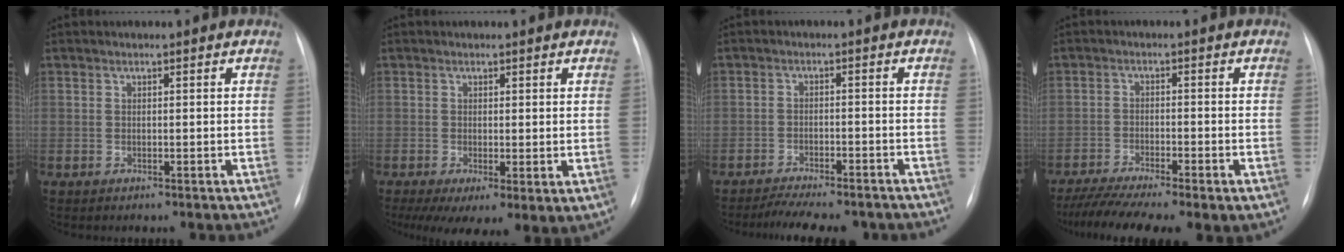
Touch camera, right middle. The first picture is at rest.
{"total": 10.0, "force": [-2.9, 4.3, 8.6], "torque": [-0.144, -0.024, -0.035]}
{"total": 9.9, "force": [-8.8, 2.4, 4.0], "torque": [-0.053, 0.002, -0.122]}
{"total": 11.2, "force": [-8.0, 2.2, 7.5], "torque": [-0.134, -0.013, -0.128]}